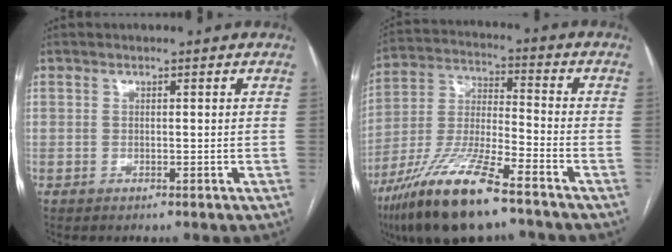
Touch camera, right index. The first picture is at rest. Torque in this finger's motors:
{"motor_torque": [1.07, -1.07, 0.45, 0.21]}